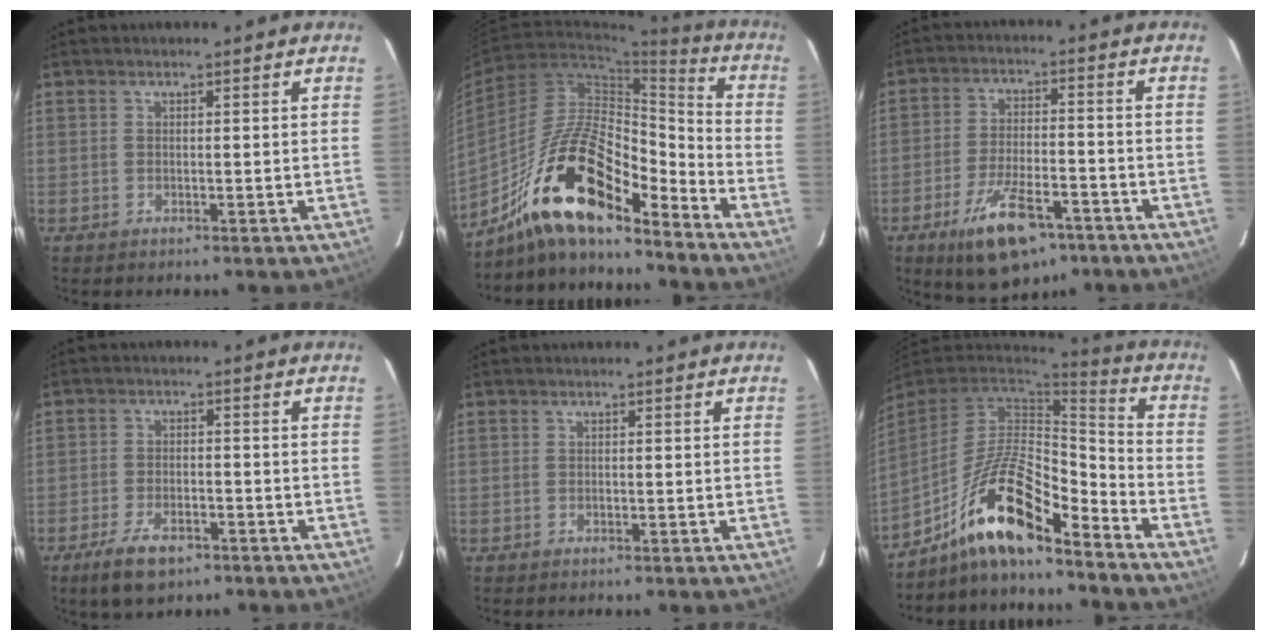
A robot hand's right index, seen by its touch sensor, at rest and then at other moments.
{"total": 16.0, "force": [-11.7, 4.3, 10.1], "torque": [-0.174, 0.027, -0.204]}
{"total": 11.6, "force": [-7.0, 4.2, 8.2], "torque": [-0.152, -0.009, -0.113]}
{"total": 6.4, "force": [-4.2, 2.6, 4.0], "torque": [-0.084, -0.006, -0.069]}
{"total": 0.0}
{"total": 15.0, "force": [-11.1, 2.8, 9.7], "torque": [-0.180, 0.019, -0.199]}